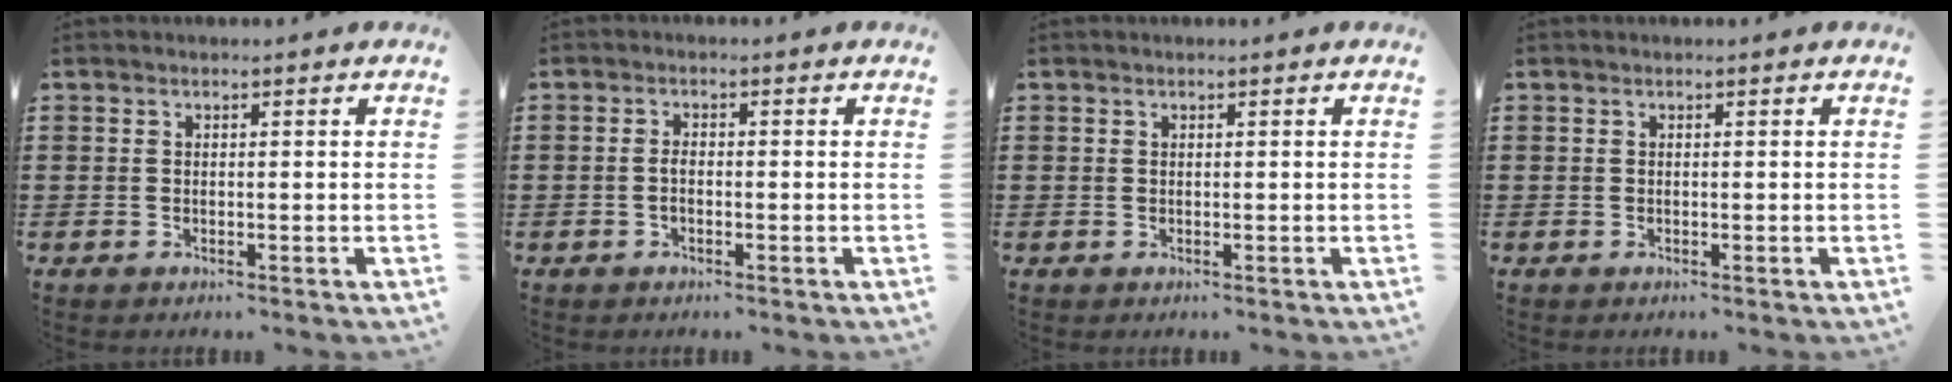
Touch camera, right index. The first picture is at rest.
{"total": 1.4, "force": [-0.4, 0.5, 1.2], "torque": [-0.026, -0.004, -0.007]}
{"total": 0.0}
{"total": 0.0}